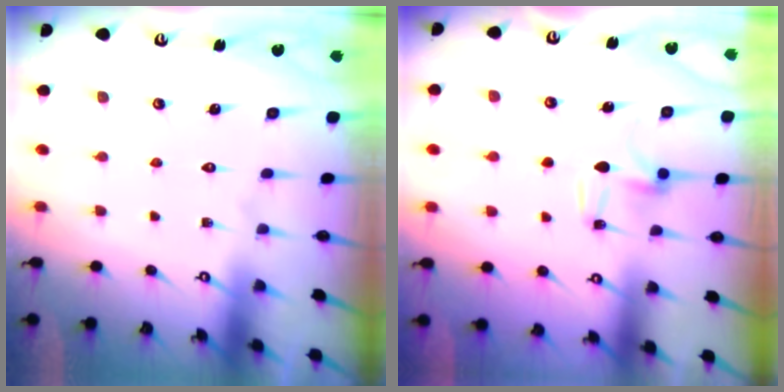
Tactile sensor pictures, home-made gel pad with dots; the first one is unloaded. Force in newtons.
{"total": 6.7, "press": 6.7, "slide": 0.5}